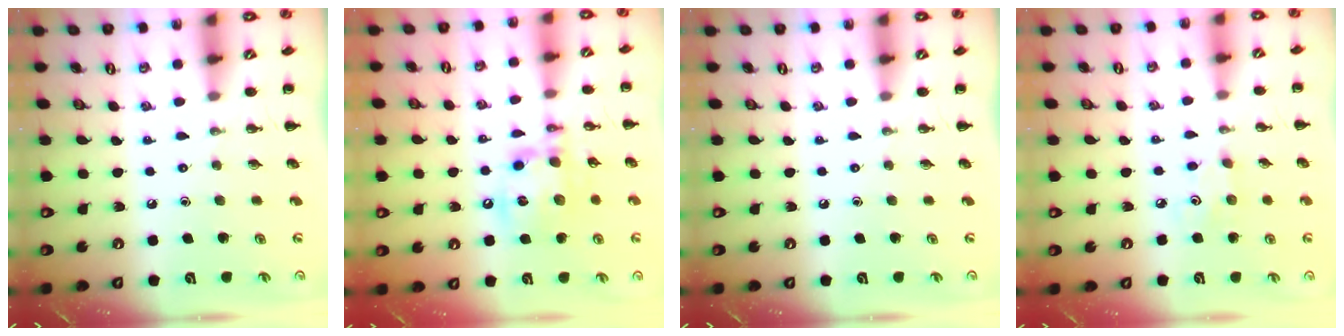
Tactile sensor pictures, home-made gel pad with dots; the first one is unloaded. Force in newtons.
{"total": 13.2, "press": 13.0, "slide": 2.1}
{"total": 0.0}
{"total": 2.9, "press": 2.8, "slide": 0.8}